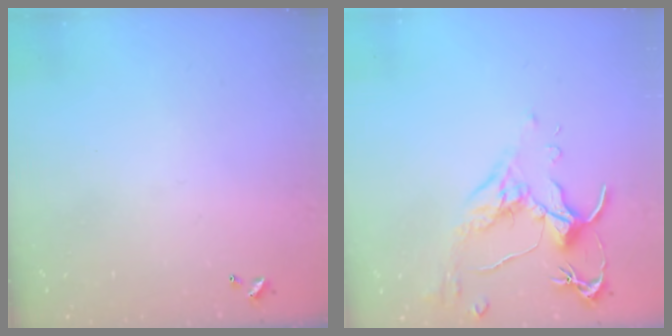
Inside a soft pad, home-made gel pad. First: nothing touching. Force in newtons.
{"total": 1.4, "press": 1.3, "slide": 0.6}